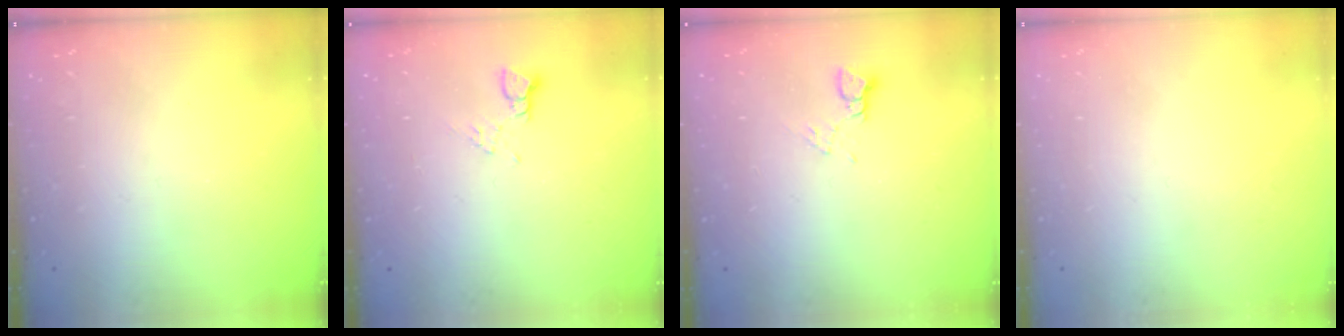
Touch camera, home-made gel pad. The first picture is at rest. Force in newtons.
{"total": 3.5, "press": 3.5, "slide": 0.5}
{"total": 2.5, "press": 2.5, "slide": 0.3}
{"total": 0.0}